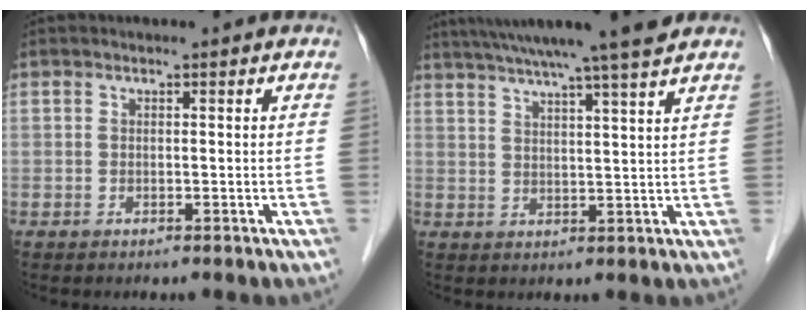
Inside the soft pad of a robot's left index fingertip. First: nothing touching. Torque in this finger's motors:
{"motor_torque": [0.82, -0.90, 0.73, 0.17]}